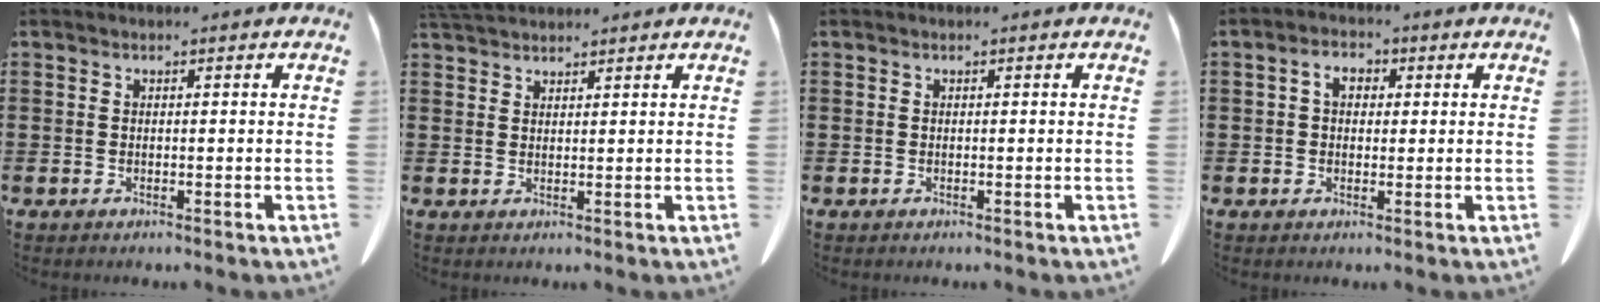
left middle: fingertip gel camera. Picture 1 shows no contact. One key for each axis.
{"total": 2.9, "fx": 2.8, "fy": 0.5, "fz": 0.7, "tx": -0.022, "ty": -0.001, "tz": 0.055}
{"total": 0.0}
{"total": 3.3, "fx": 0.8, "fy": 2.1, "fz": 2.4, "tx": -0.046, "ty": 0.010, "tz": 0.009}